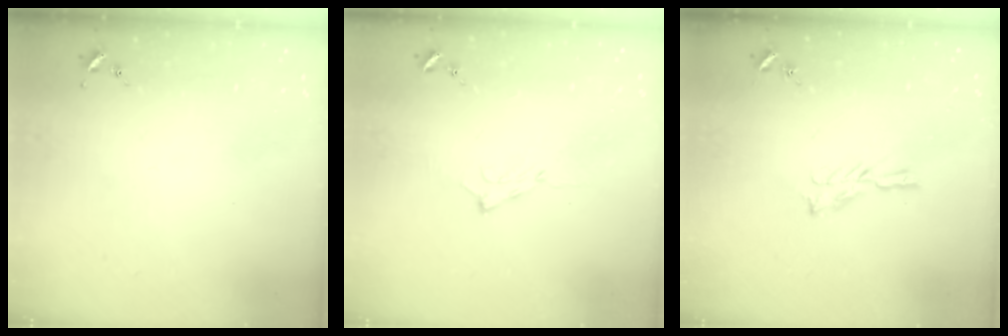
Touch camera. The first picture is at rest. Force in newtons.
{"total": 7.4, "press": 7.3, "slide": 0.8}
{"total": 5.1, "press": 5.1, "slide": 0.5}